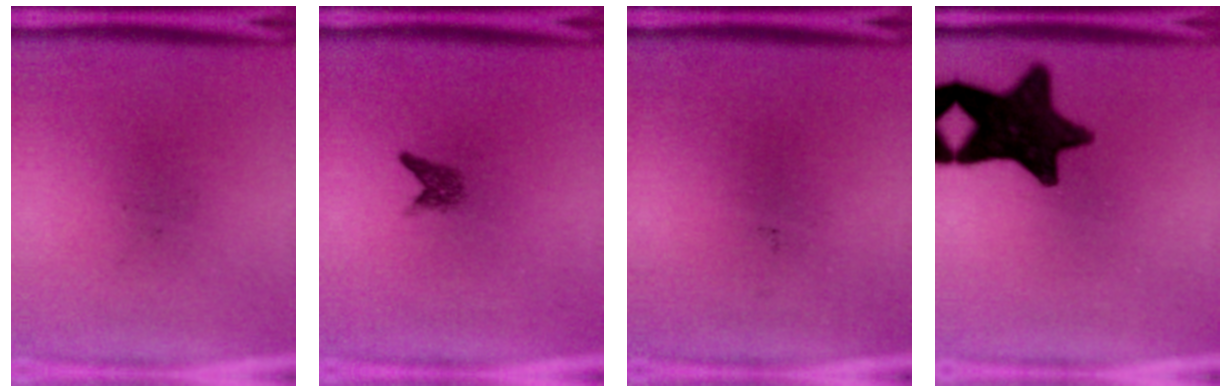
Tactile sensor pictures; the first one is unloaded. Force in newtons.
{"total": 1.5}
{"total": 0.0}
{"total": 14.3}